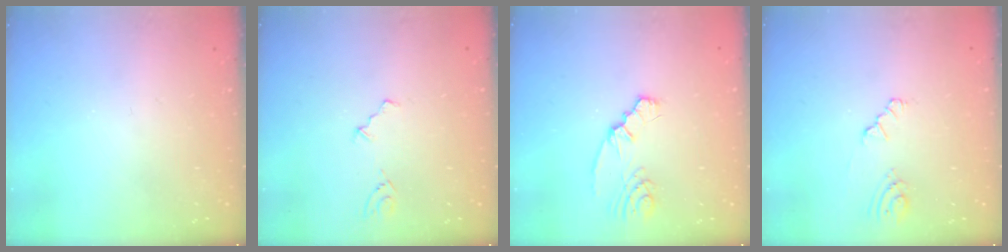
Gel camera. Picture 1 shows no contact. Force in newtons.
{"total": 2.7, "press": 2.5, "slide": 1.2}
{"total": 2.7, "press": 2.6, "slide": 0.8}
{"total": 3.7, "press": 3.7, "slide": 0.5}